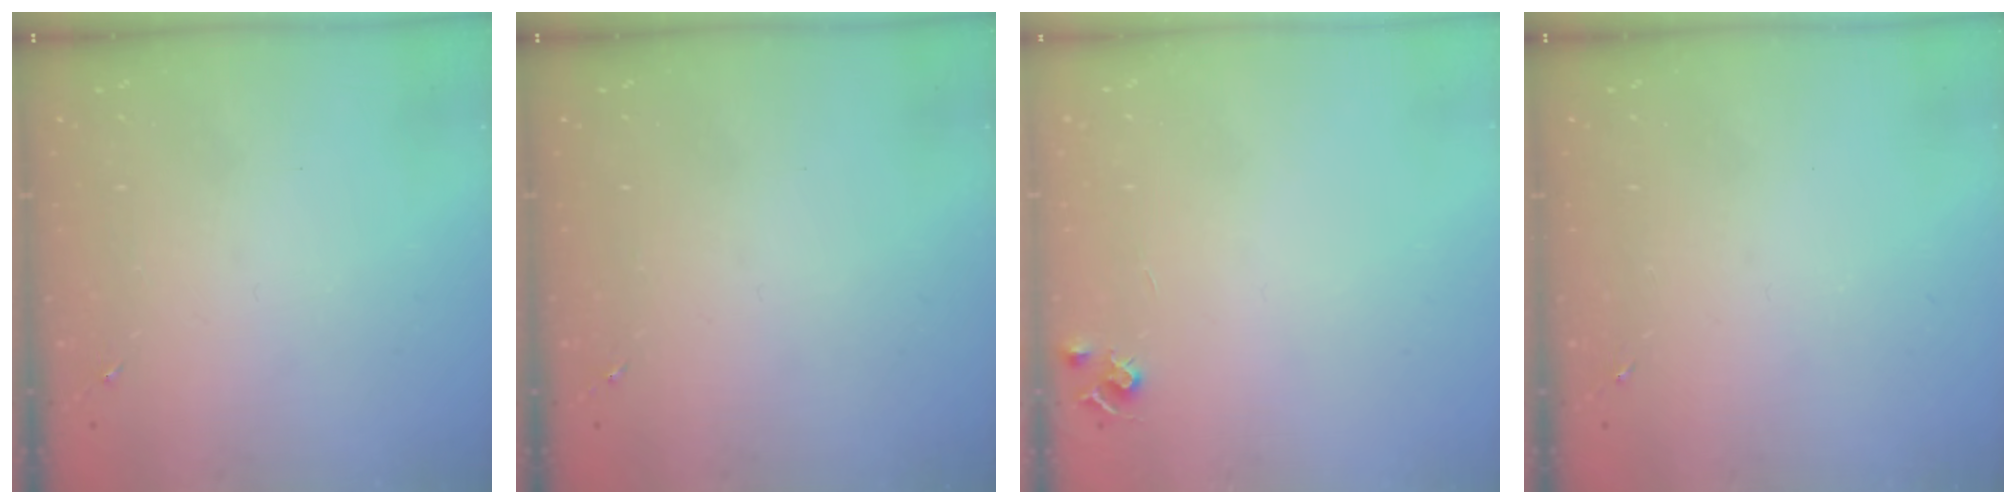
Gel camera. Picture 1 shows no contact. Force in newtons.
{"total": 0.0}
{"total": 5.2, "press": 5.2, "slide": 0.7}
{"total": 0.0}